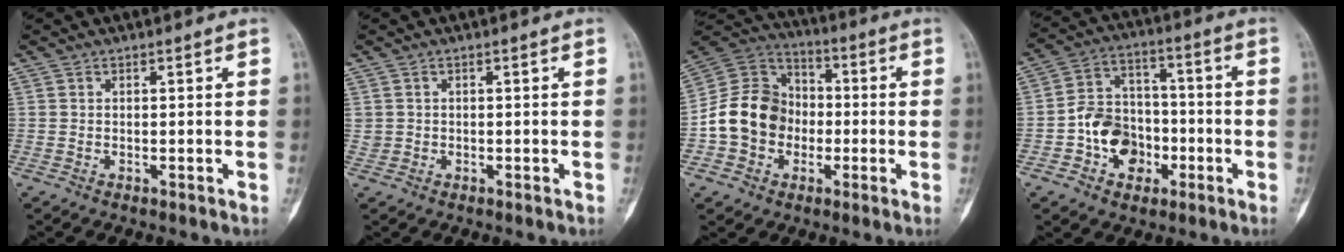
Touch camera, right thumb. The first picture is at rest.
{"total": 1.3, "force": [0.2, 1.2, 0.3], "torque": [0.000, 0.002, 0.005]}
{"total": 14.2, "force": [-2.5, 12.1, 6.9], "torque": [-0.096, 0.037, -0.054]}
{"total": 11.4, "force": [-3.6, 9.0, 6.0], "torque": [-0.060, 0.043, -0.067]}